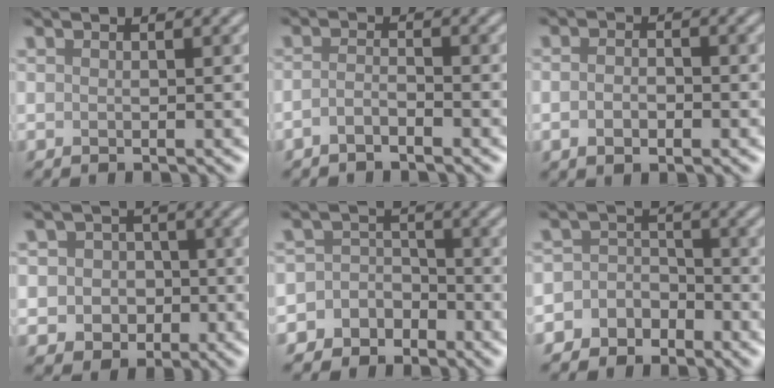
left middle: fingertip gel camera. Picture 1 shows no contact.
{"total": 1.4, "force": [-1.0, 0.4, 1.0], "torque": [-0.022, 0.002, -0.024]}
{"total": 2.1, "force": [-0.6, 1.2, 1.6], "torque": [-0.029, -0.001, -0.012]}
{"total": 4.8, "force": [-0.4, 4.4, 1.8], "torque": [-0.013, 0.015, -0.029]}
{"total": 5.2, "force": [-3.1, 4.1, 0.1], "torque": [0.031, 0.002, -0.072]}
{"total": 4.0, "force": [-2.5, 3.1, 0.4], "torque": [0.036, 0.007, -0.063]}